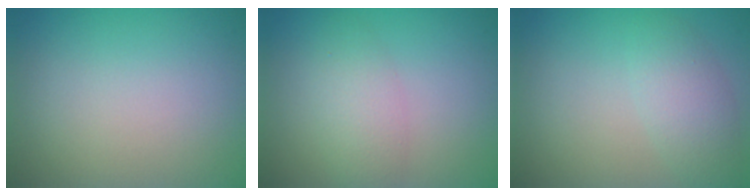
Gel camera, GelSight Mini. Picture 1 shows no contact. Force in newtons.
{"total": 2.8, "press": 2.8, "slide": 0.1}
{"total": 2.9, "press": 2.9, "slide": 0.2}